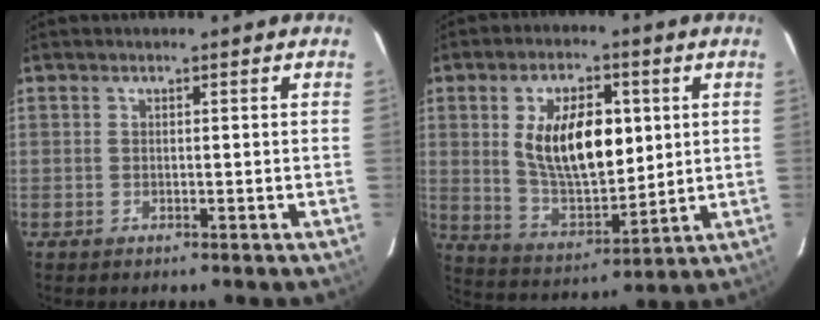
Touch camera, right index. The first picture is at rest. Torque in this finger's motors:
{"motor_torque": [1.20, 0.78, 0.41, 0.21]}